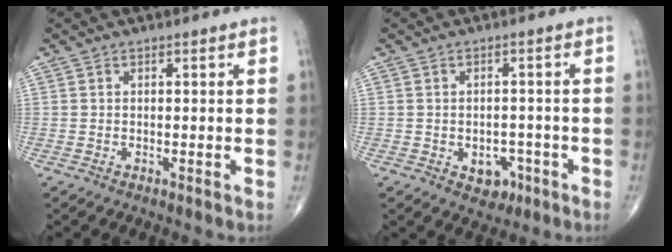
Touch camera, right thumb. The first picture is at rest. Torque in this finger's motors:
{"motor_torque": [-0.33, 0.46, 0.21, 0.20, 0.04]}